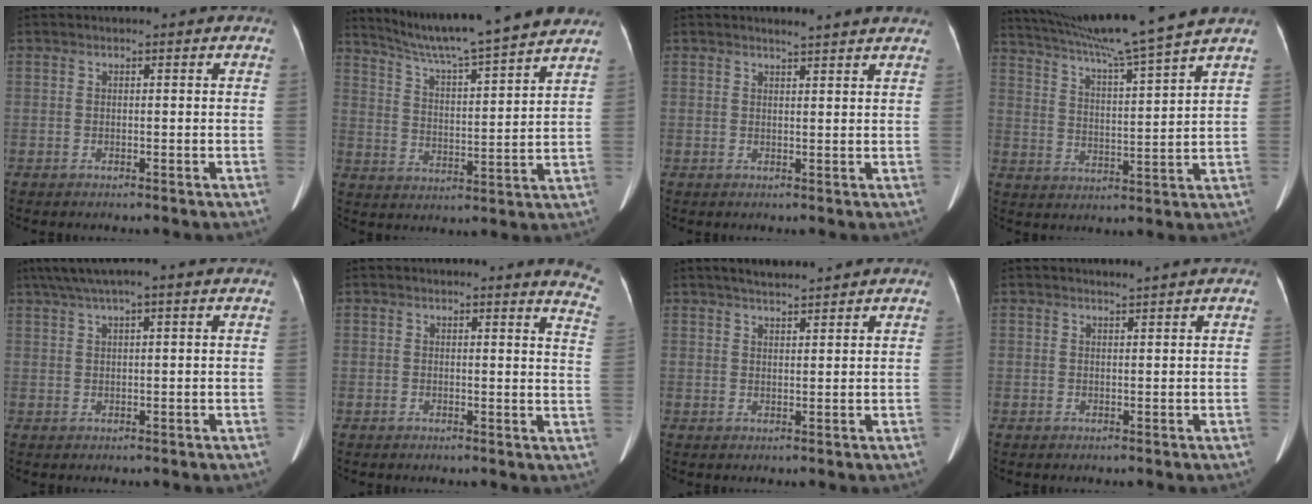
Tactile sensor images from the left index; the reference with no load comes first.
{"total": 17.7, "force": [15.9, -0.5, 7.7], "torque": [-0.131, 0.003, 0.234]}
{"total": 5.1, "force": [4.7, -0.1, 1.9], "torque": [-0.029, 0.008, 0.049]}
{"total": 16.5, "force": [14.2, -2.5, 8.0], "torque": [-0.140, -0.012, 0.219]}
{"total": 6.2, "force": [4.2, 0.0, 4.5], "torque": [-0.084, 0.038, 0.074]}
{"total": 7.0, "force": [6.8, -0.1, 1.9], "torque": [-0.006, -0.061, 0.038]}
{"total": 4.0, "force": [3.7, 0.5, 1.6], "torque": [-0.024, 0.016, 0.061]}
{"total": 1.3, "force": [1.2, -0.5, 0.3], "torque": [-0.007, -0.001, 0.024]}